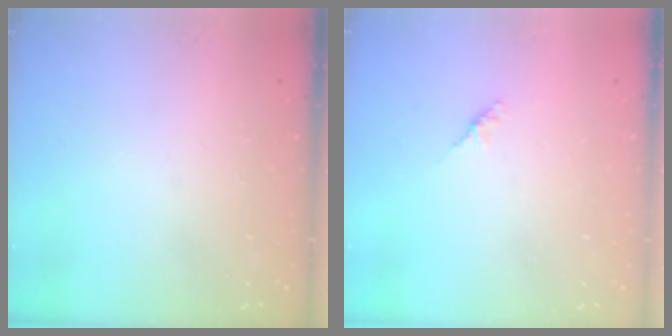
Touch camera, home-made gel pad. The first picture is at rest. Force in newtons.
{"total": 1.8, "press": 1.7, "slide": 0.6}